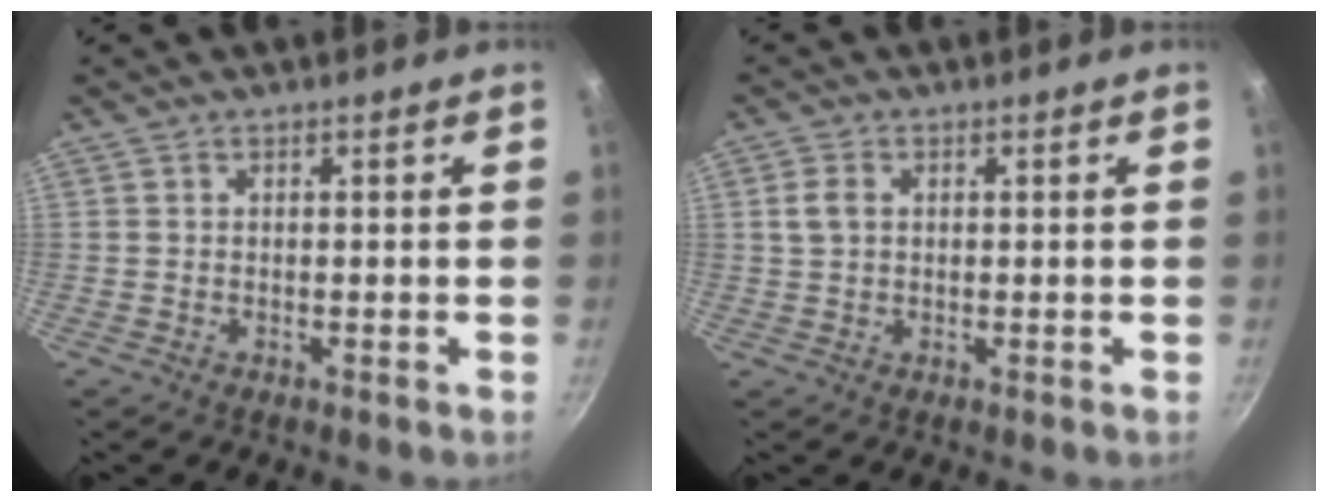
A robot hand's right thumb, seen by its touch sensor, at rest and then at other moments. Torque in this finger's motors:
{"motor_torque": [-0.61, 0.02, -0.11, 0.12, 0.11]}